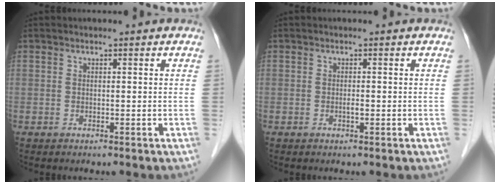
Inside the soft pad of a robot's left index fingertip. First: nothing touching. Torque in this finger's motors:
{"motor_torque": [0.18, 0.11, -0.02, 0.00]}